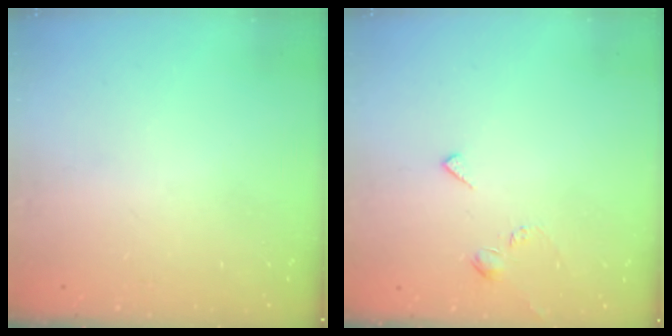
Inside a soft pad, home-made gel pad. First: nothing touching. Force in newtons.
{"total": 4.9, "press": 4.8, "slide": 0.6}